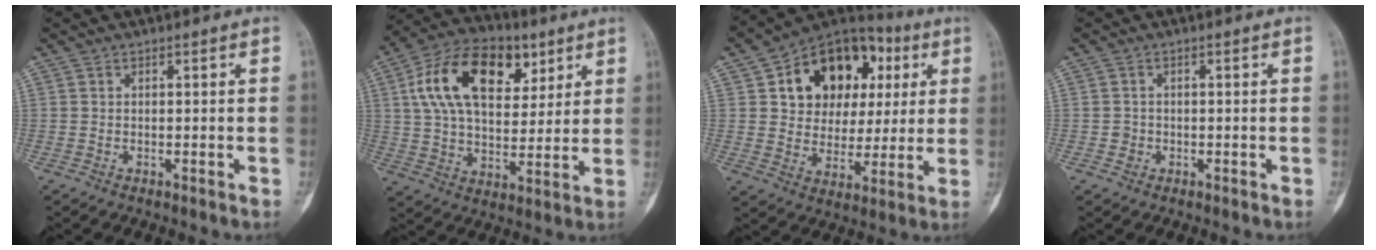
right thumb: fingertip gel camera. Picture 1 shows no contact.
{"total": 20.4, "force": [7.6, 12.4, 14.4], "torque": [-0.226, -0.005, 0.128]}
{"total": 19.3, "force": [6.0, 14.2, 11.7], "torque": [-0.124, 0.015, 0.098]}
{"total": 1.4, "force": [-0.3, 1.3, 0.2], "torque": [0.003, 0.006, -0.006]}